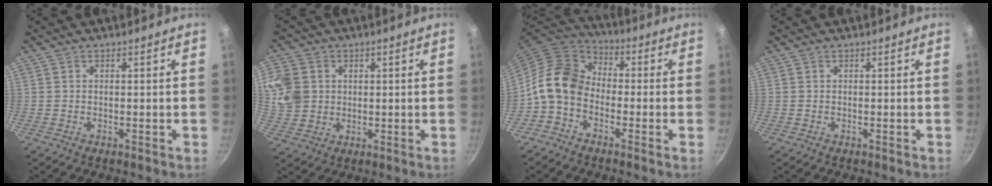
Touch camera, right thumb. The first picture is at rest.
{"total": 10.7, "force": [2.1, 9.2, 4.9], "torque": [-0.090, -0.004, 0.041]}
{"total": 10.8, "force": [-2.5, 8.1, 6.7], "torque": [-0.097, 0.040, -0.072]}
{"total": 0.0}